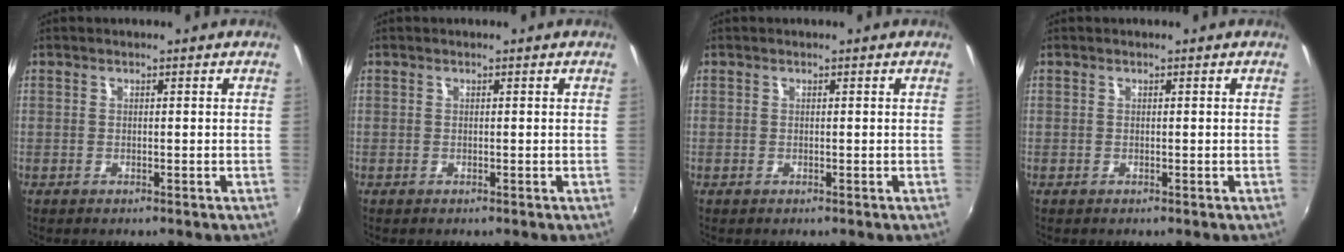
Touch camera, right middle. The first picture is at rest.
{"total": 0.0}
{"total": 0.0}
{"total": 0.0}